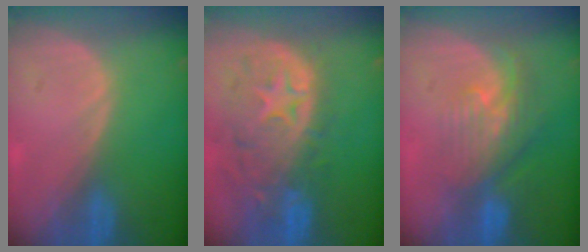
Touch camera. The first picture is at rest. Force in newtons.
{"total": 12.4, "press": 10.5, "slide": 6.7}
{"total": 8.0, "press": 7.2, "slide": 3.6}